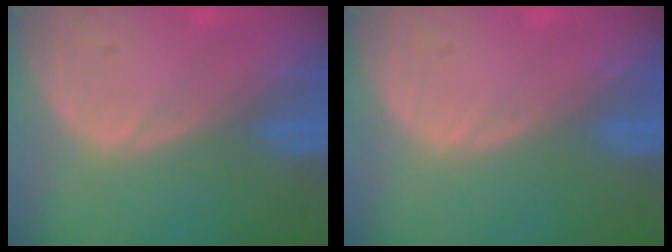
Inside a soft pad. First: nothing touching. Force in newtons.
{"total": 0.0}